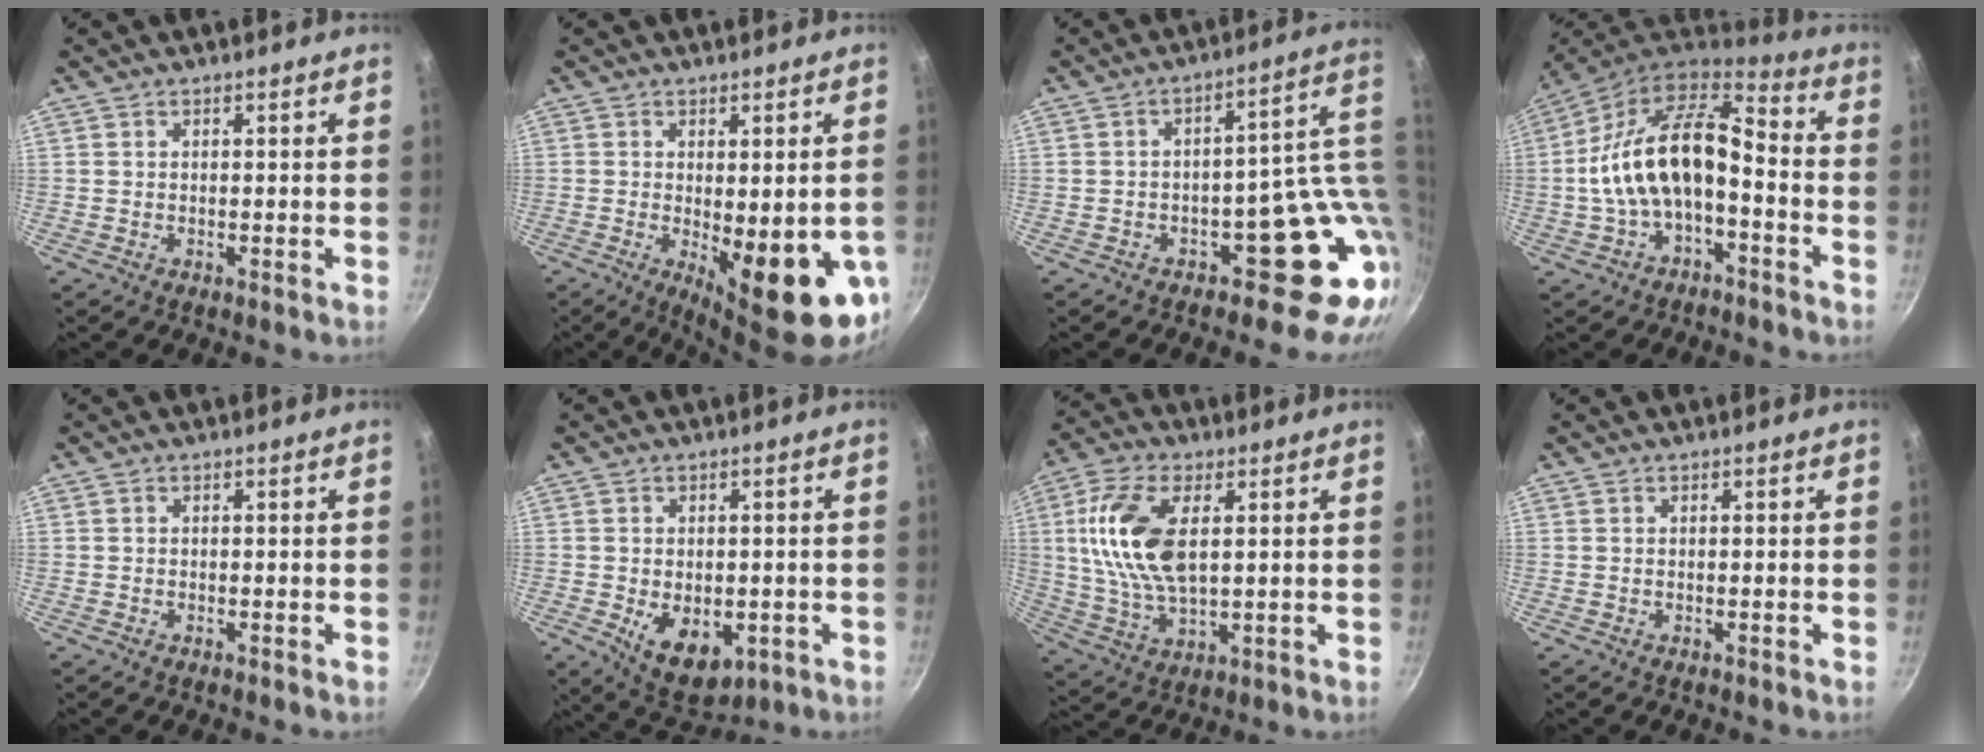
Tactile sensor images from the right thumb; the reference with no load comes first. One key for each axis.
{"total": 15.5, "fx": -3.4, "fy": 5.4, "fz": 14.1, "tx": -0.164, "ty": -0.019, "tz": -0.030}
{"total": 14.2, "fx": -1.0, "fy": 9.7, "fz": 10.3, "tx": -0.043, "ty": 0.023, "tz": -0.009}
{"total": 17.0, "fx": -3.0, "fy": 9.1, "fz": 14.1, "tx": -0.246, "ty": 0.057, "tz": -0.062}
{"total": 0.0}
{"total": 9.7, "fx": -2.2, "fy": 6.3, "fz": 7.0, "tx": -0.078, "ty": -0.009, "tz": -0.015}
{"total": 15.0, "fx": 3.1, "fy": 7.8, "fz": 12.5, "tx": -0.242, "ty": -0.003, "tz": 0.060}
{"total": 0.0}